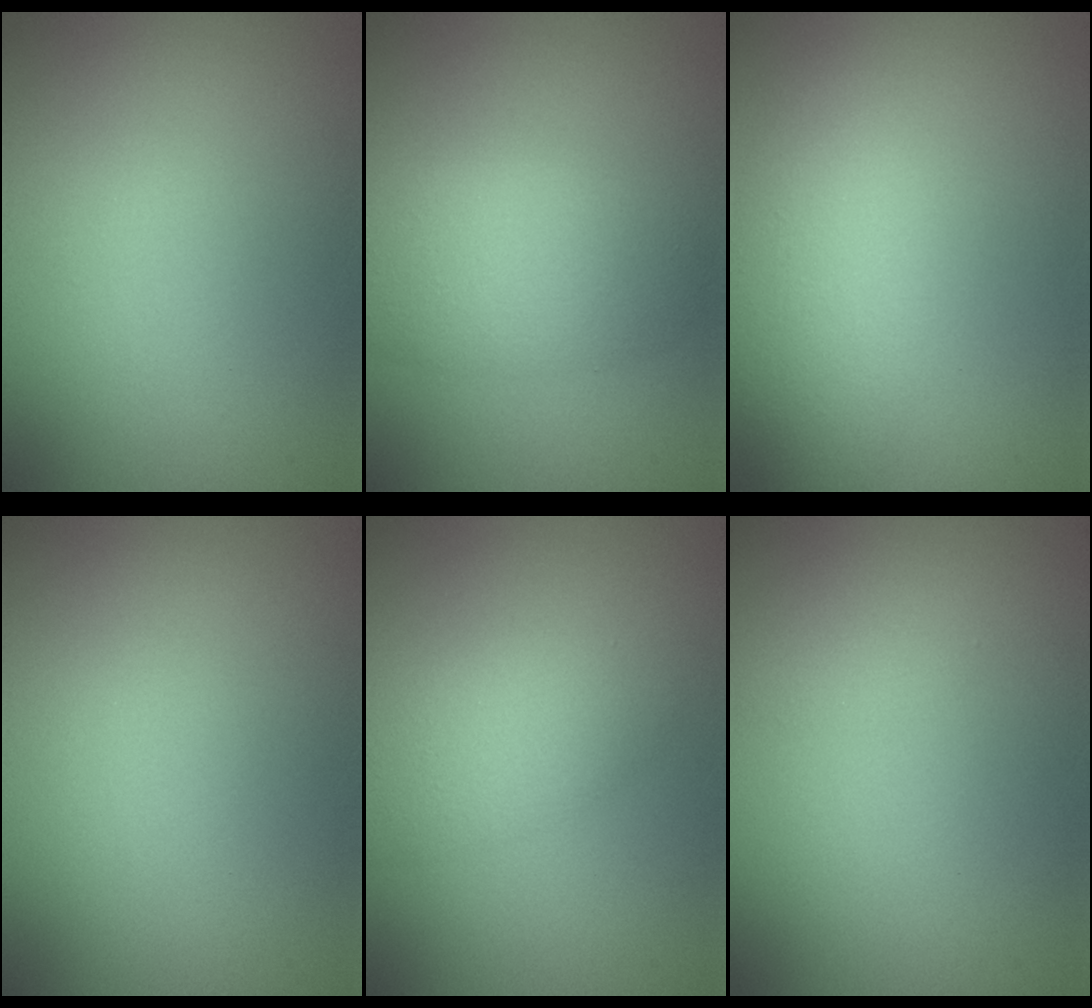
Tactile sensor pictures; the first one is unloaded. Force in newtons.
{"total": 4.4, "press": 4.4, "slide": 0.2}
{"total": 4.3, "press": 4.3, "slide": 0.3}
{"total": 0.0}
{"total": 3.1, "press": 3.1, "slide": 0.1}
{"total": 0.8, "press": 0.8, "slide": 0.0}